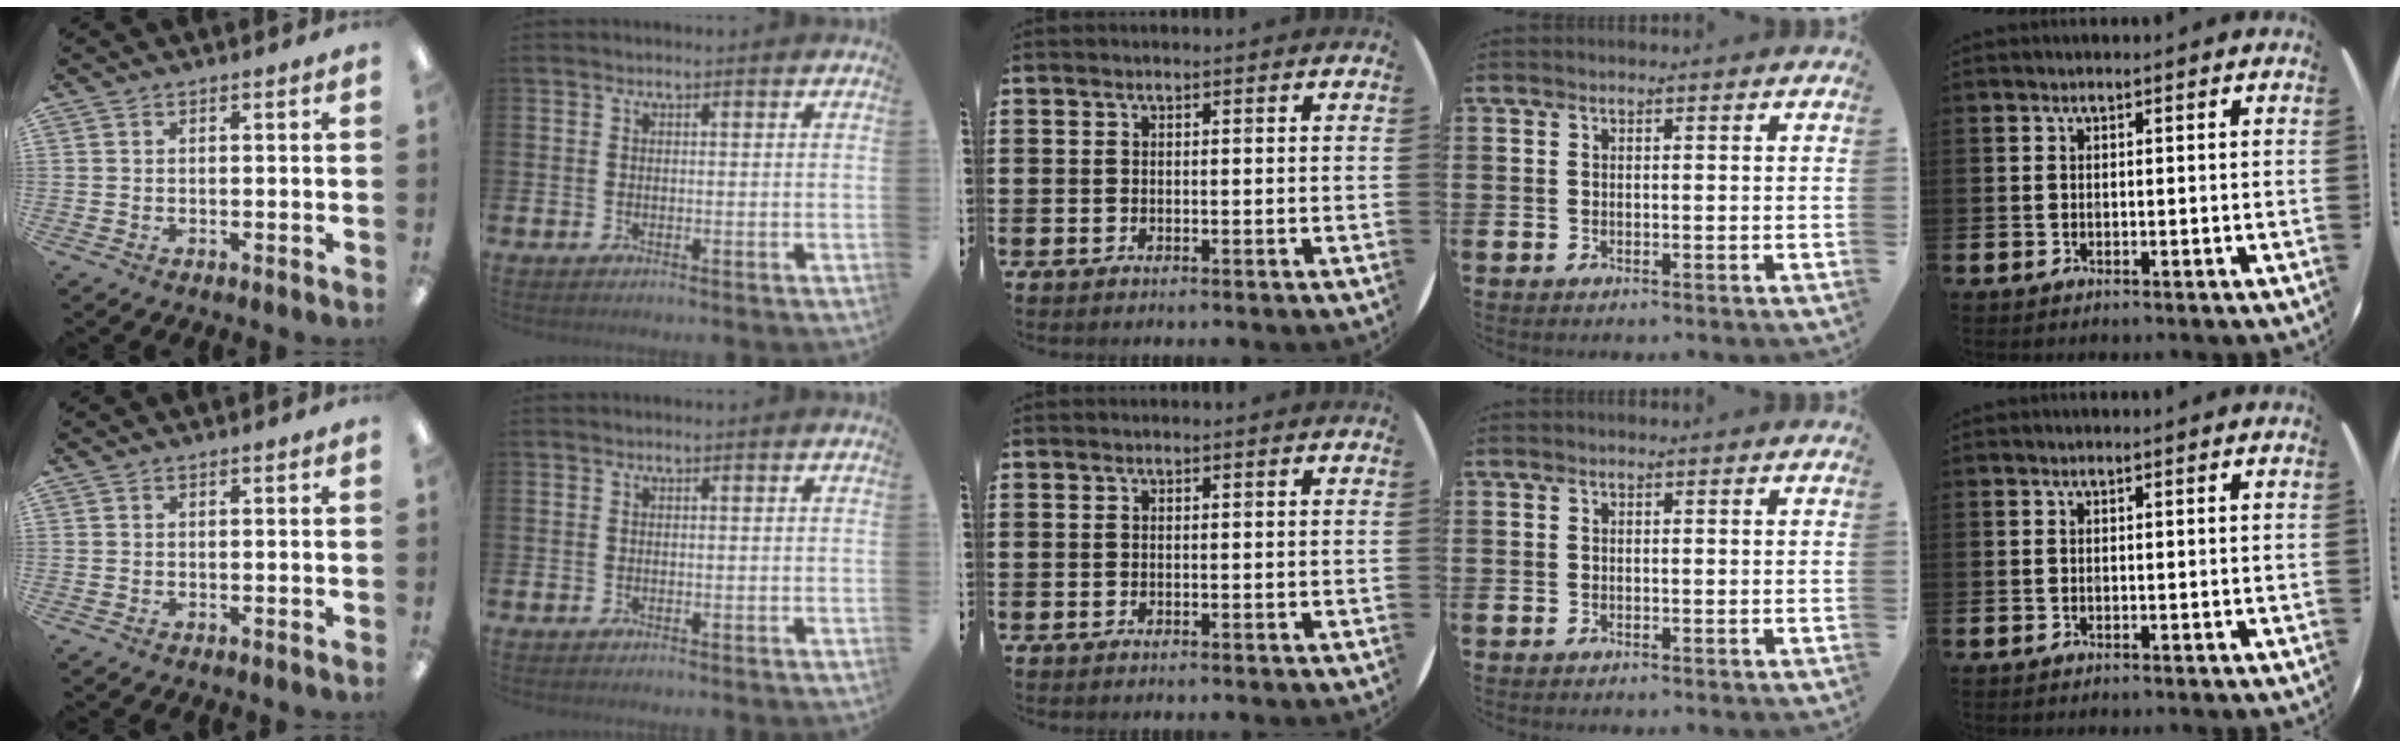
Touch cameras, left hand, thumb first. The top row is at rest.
{}